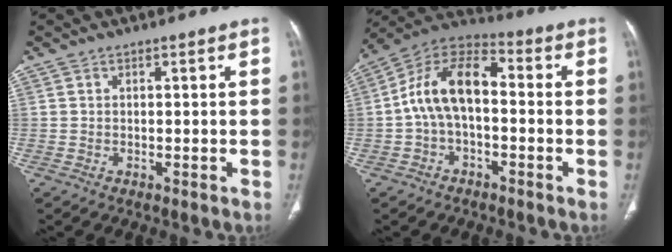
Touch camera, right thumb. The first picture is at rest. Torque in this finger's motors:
{"motor_torque": [0.33, 0.65, 0.60, -0.41, 0.22]}